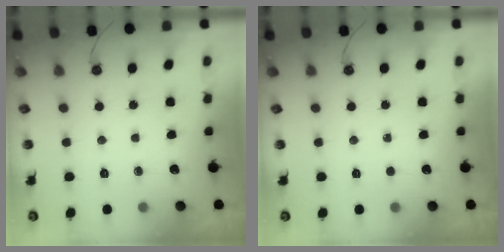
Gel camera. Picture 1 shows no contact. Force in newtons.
{"total": 0.0}